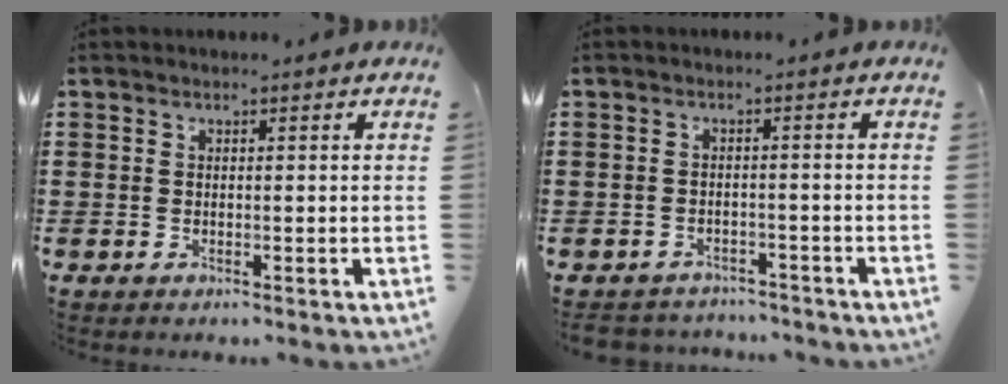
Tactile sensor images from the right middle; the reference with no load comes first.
{"total": 2.3, "force": [-2.3, 0.5, -0.2], "torque": [-0.004, -0.001, -0.052]}